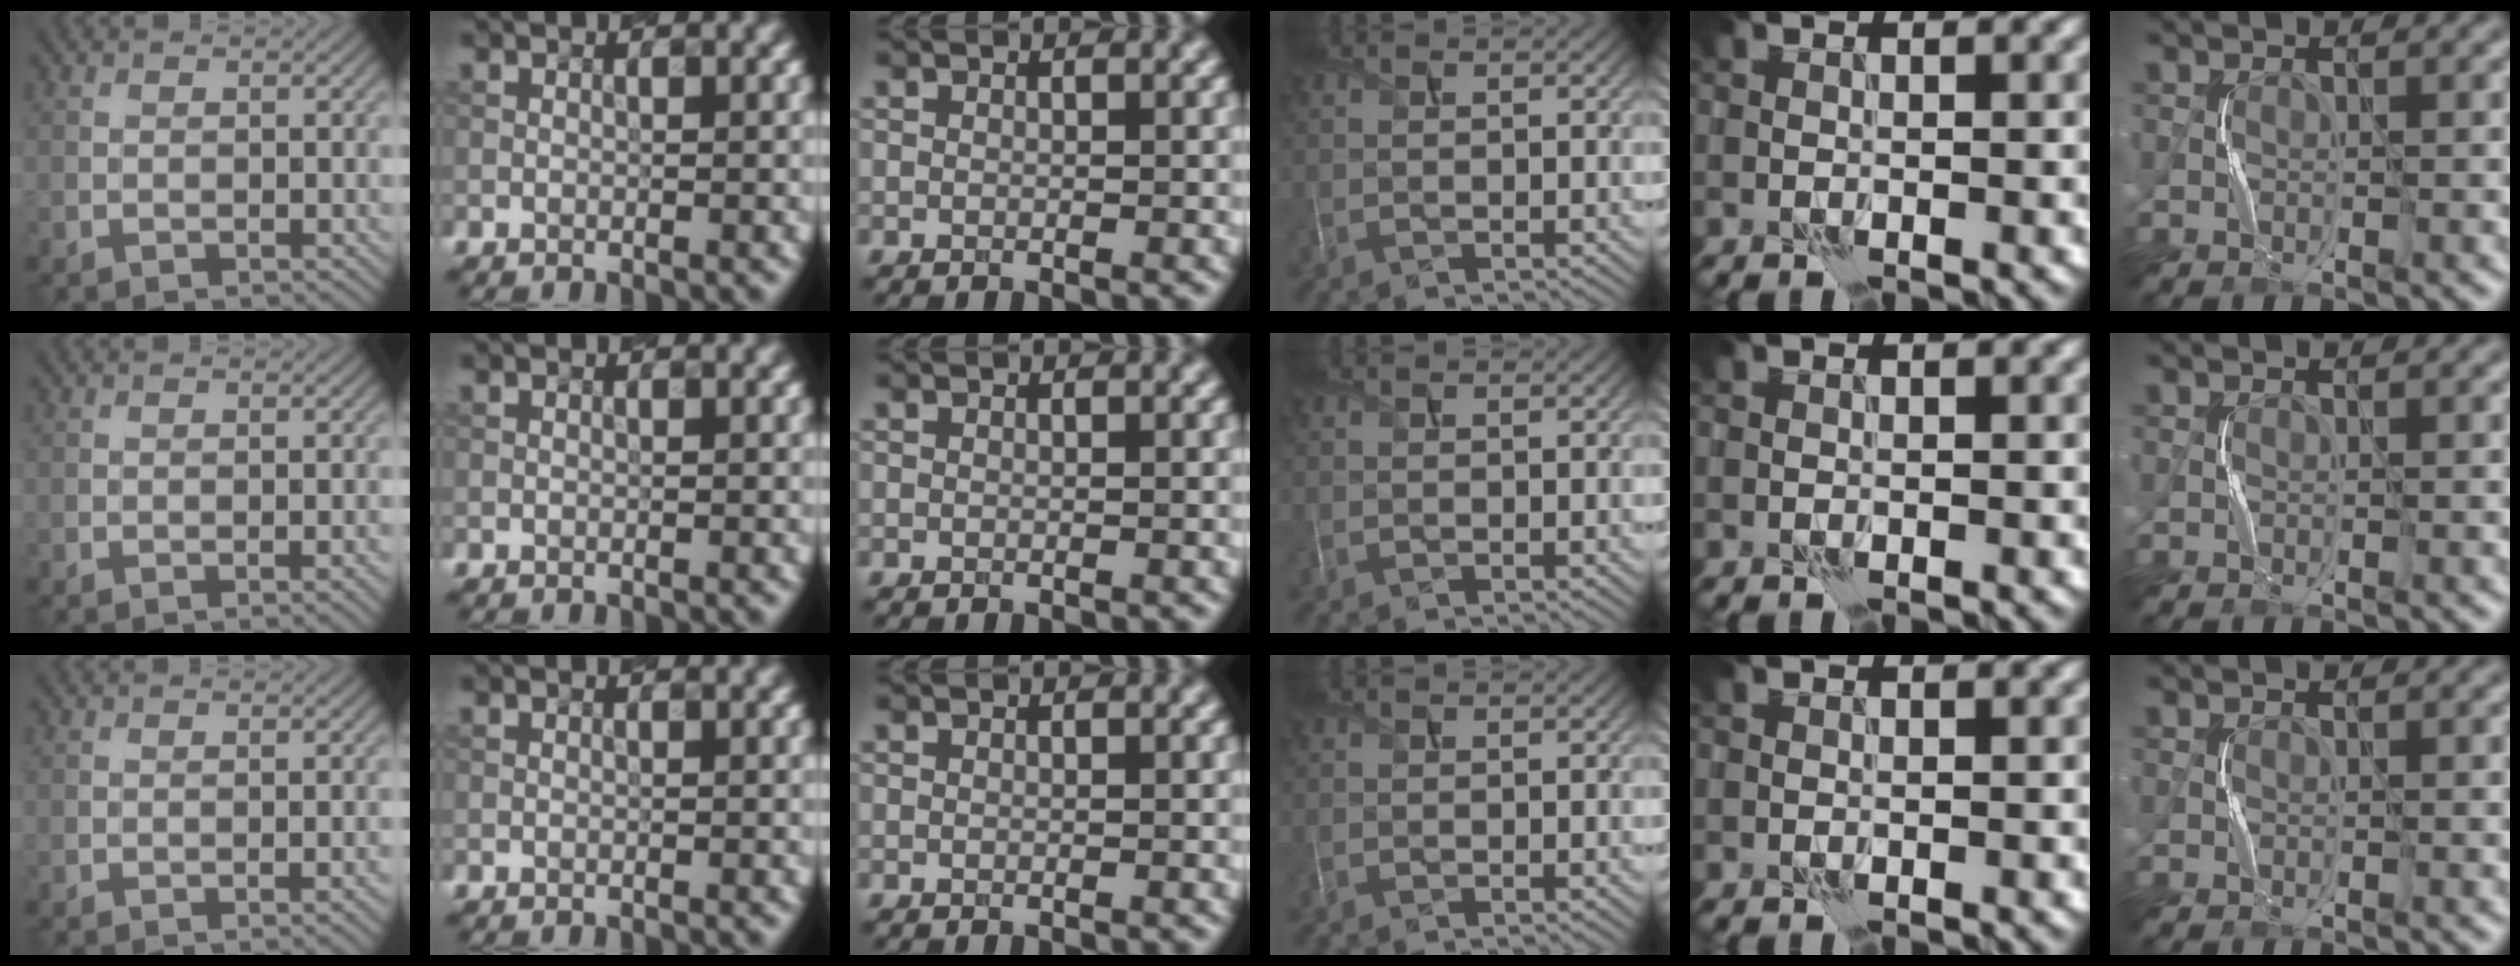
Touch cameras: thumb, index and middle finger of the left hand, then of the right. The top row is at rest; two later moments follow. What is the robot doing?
{"motion": "squeeze", "object": "paper clamp"}